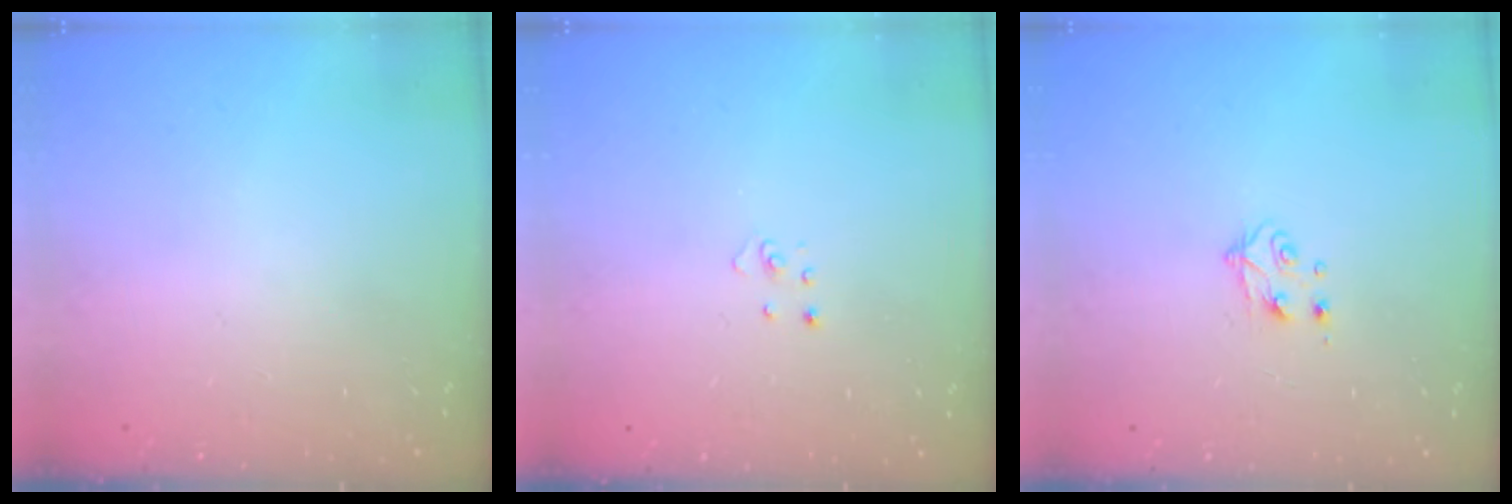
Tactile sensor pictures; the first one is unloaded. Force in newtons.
{"total": 2.2, "press": 2.2, "slide": 0.2}
{"total": 4.7, "press": 4.6, "slide": 0.6}